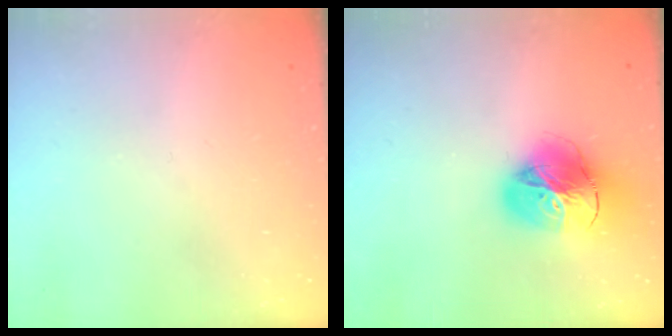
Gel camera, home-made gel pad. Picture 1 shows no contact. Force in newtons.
{"total": 19.8, "press": 19.6, "slide": 2.3}